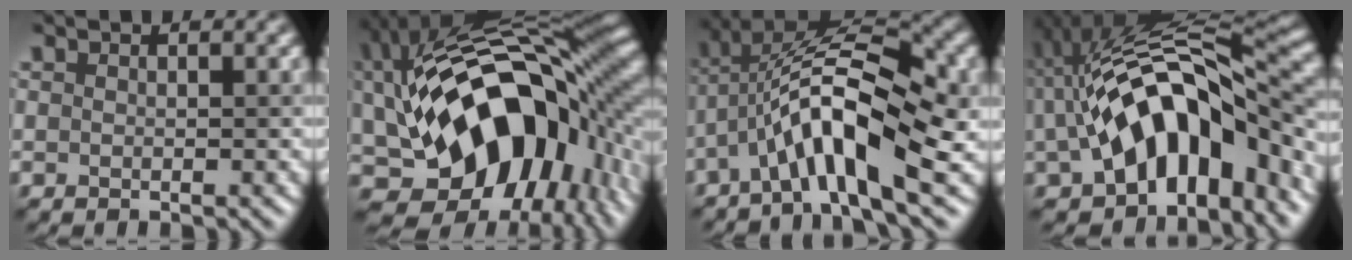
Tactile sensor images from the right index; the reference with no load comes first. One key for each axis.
{"total": 17.2, "fx": -0.4, "fy": 10.8, "fz": 13.3, "tx": -0.191, "ty": -0.004, "tz": -0.009}
{"total": 10.5, "fx": -2.6, "fy": 3.3, "fz": 9.6, "tx": -0.165, "ty": 0.018, "tz": -0.055}
{"total": 12.1, "fx": -2.3, "fy": 6.5, "fz": 9.9, "tx": -0.134, "ty": 0.019, "tz": -0.043}